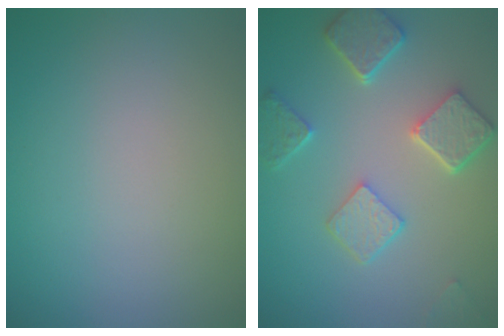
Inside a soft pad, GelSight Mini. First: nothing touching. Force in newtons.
{"total": 5.1, "press": 4.0, "slide": 3.2}